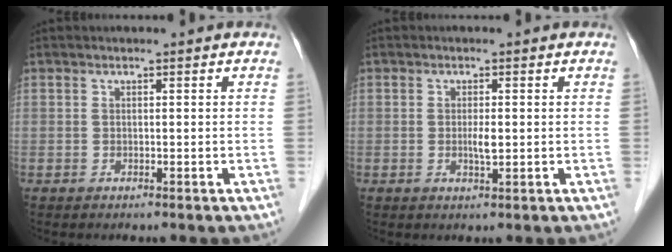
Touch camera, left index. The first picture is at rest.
{"total": 1.8, "force": [0.0, 0.3, 1.8], "torque": [-0.036, -0.002, 0.002]}